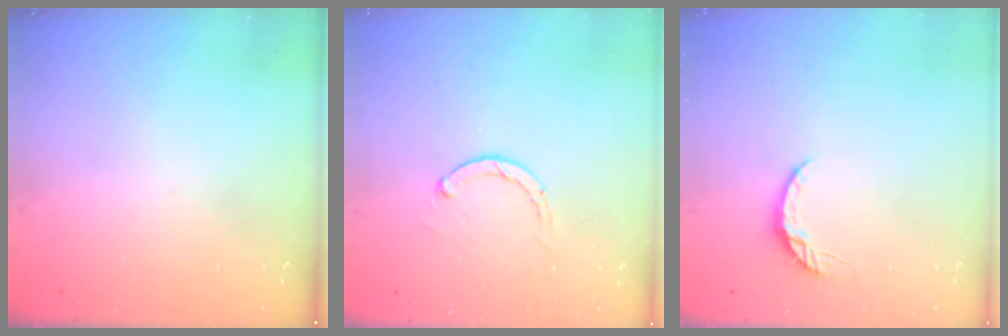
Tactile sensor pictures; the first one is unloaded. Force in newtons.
{"total": 1.1, "press": 1.0, "slide": 0.3}
{"total": 4.6, "press": 4.6, "slide": 0.6}